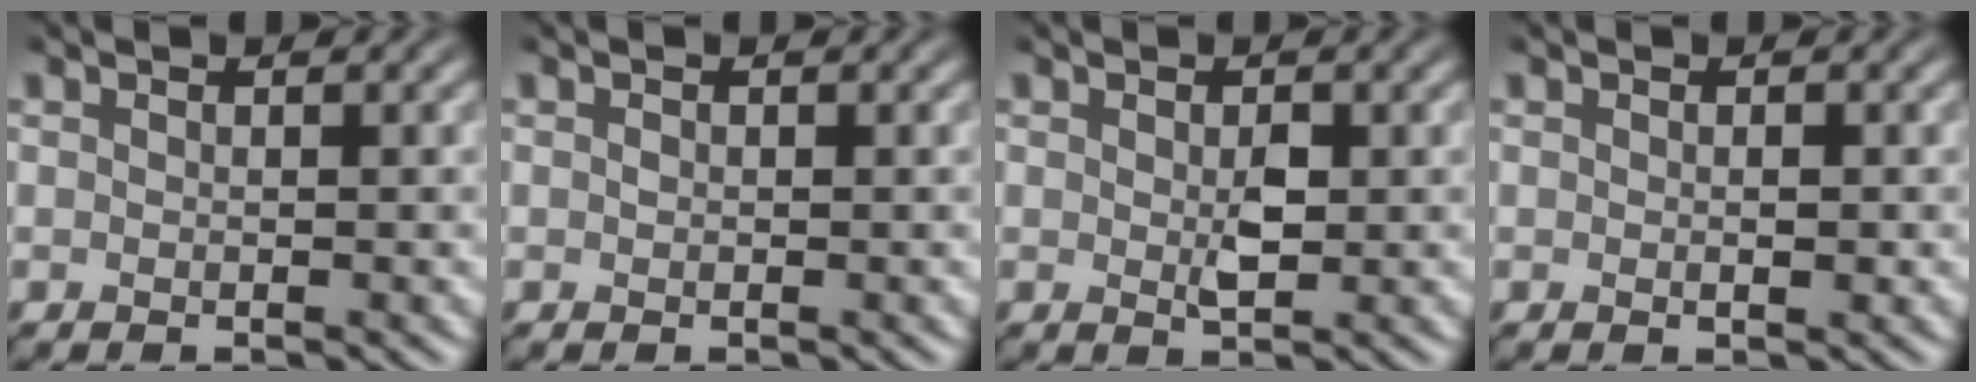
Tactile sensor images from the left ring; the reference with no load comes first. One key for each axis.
{"total": 0.0}
{"total": 1.6, "fx": -0.1, "fy": 0.8, "fz": 1.3, "tx": -0.029, "ty": -0.003, "tz": 0.003}
{"total": 0.5, "fx": -0.2, "fy": 0.2, "fz": 0.5, "tx": -0.011, "ty": 0.000, "tz": -0.003}